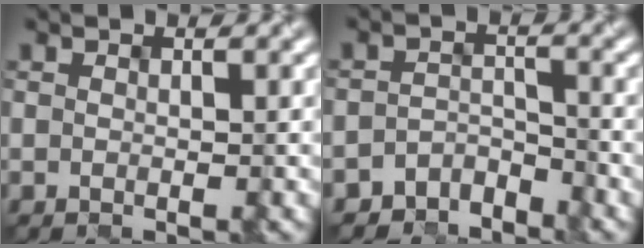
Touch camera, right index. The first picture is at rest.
{"total": 3.1, "force": [-2.9, 1.0, -0.2], "torque": [0.010, 0.006, -0.060]}